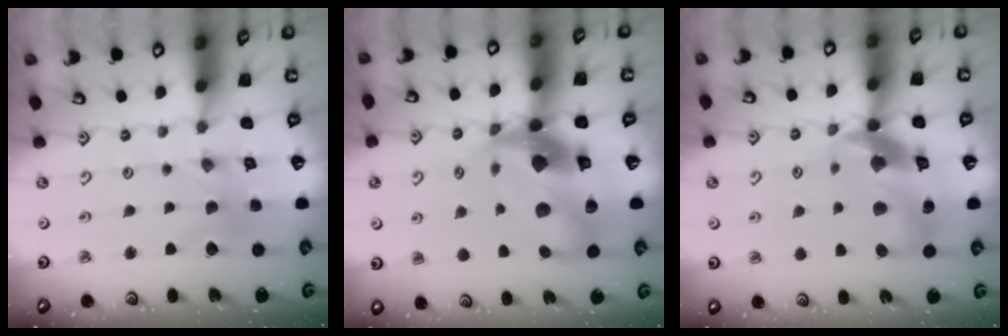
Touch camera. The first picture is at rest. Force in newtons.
{"total": 19.8, "press": 19.6, "slide": 2.8}
{"total": 16.4, "press": 16.3, "slide": 2.4}